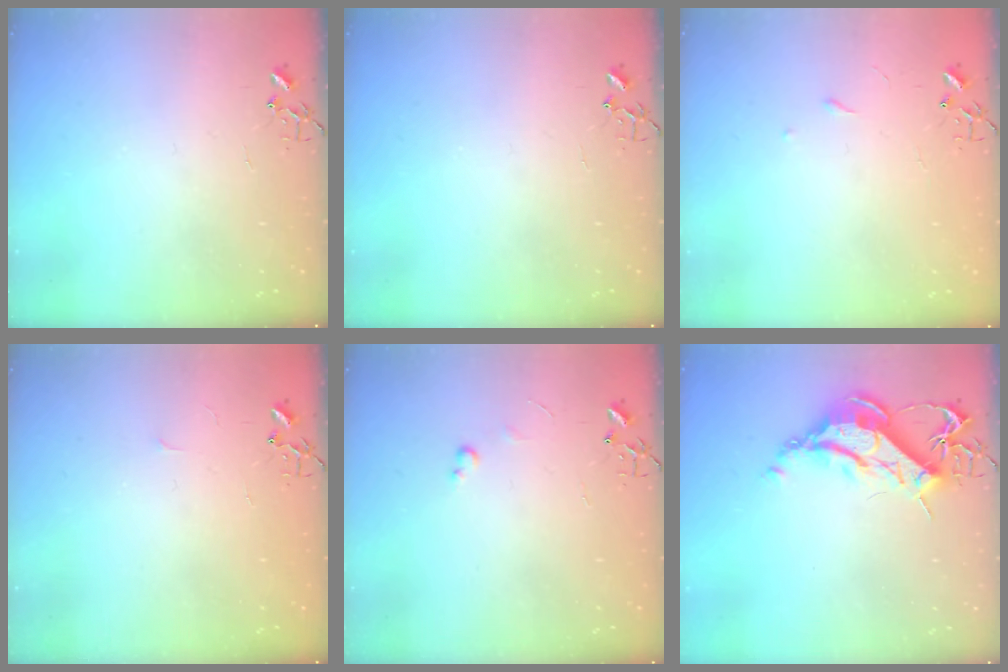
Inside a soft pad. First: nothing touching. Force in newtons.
{"total": 0.0}
{"total": 3.5, "press": 3.5, "slide": 0.5}
{"total": 3.4, "press": 3.4, "slide": 0.4}
{"total": 3.4, "press": 3.4, "slide": 0.5}
{"total": 12.9, "press": 12.9, "slide": 1.2}